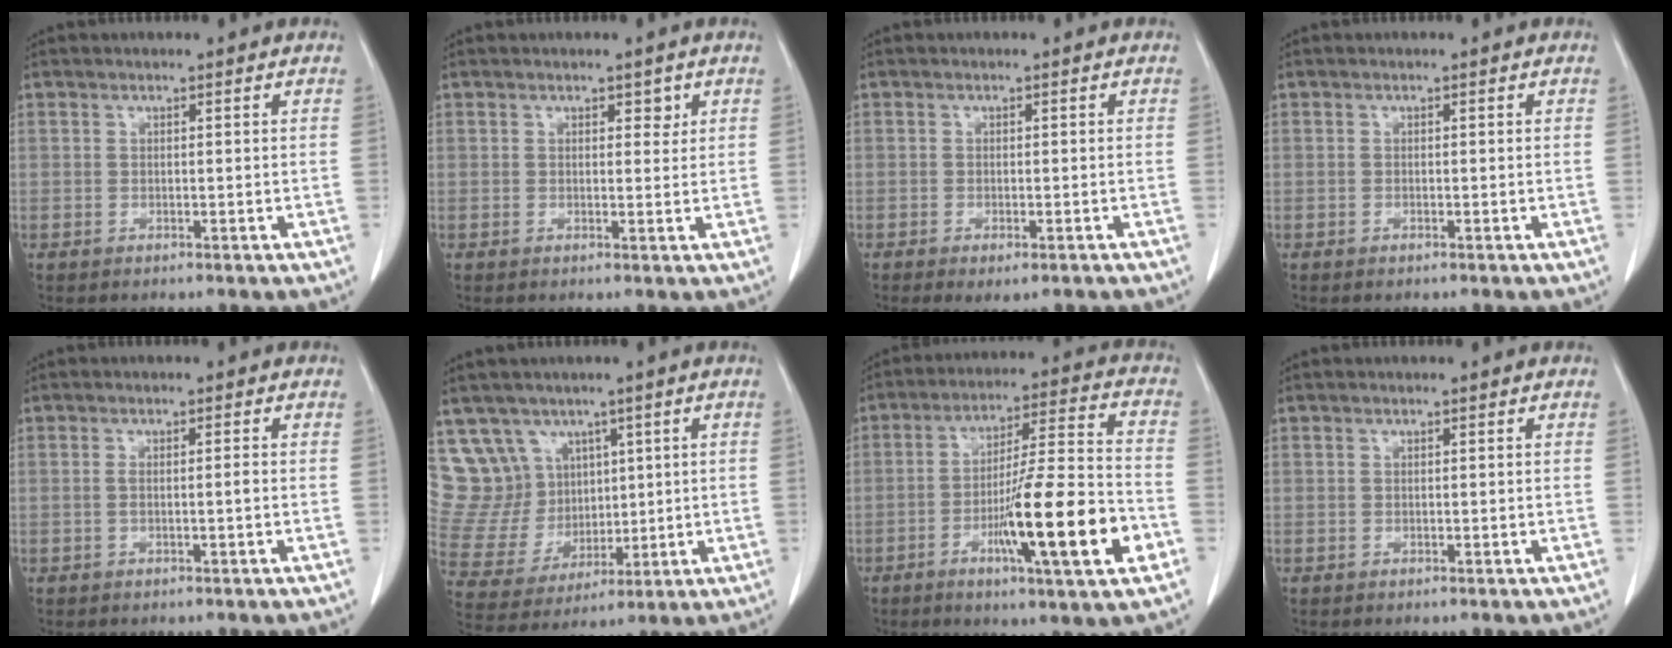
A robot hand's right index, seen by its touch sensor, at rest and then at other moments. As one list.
[{"total": 1.7, "force": [1.0, 1.1, 0.9], "torque": [-0.010, -0.004, 0.013]}, {"total": 3.2, "force": [-2.2, 1.1, 2.1], "torque": [-0.031, -0.007, -0.028]}, {"total": 0.0}, {"total": 1.2, "force": [-0.3, 0.0, 1.1], "torque": [-0.021, 0.000, -0.003]}, {"total": 11.7, "force": [6.6, 9.5, 2.0], "torque": [-0.064, 0.049, 0.152]}, {"total": 17.2, "force": [-6.1, 0.8, 16.1], "torque": [-0.267, -0.010, -0.097]}, {"total": 0.0}]